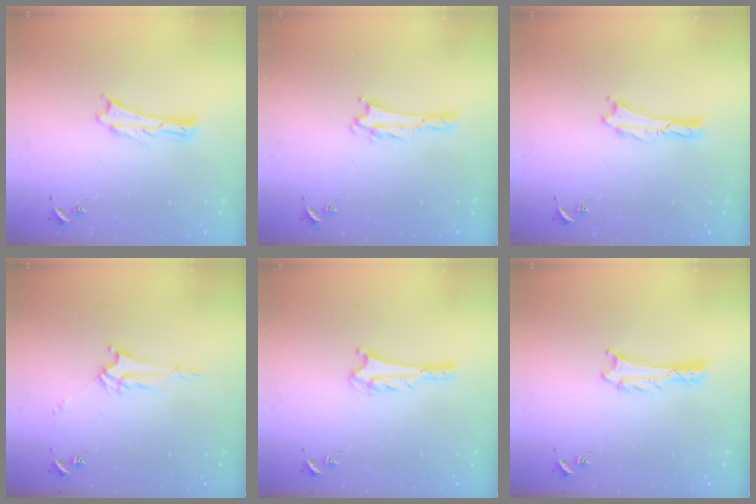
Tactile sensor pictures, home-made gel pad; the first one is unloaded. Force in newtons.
{"total": 2.1, "press": 2.1, "slide": 0.3}
{"total": 0.0}
{"total": 3.0, "press": 3.0, "slide": 0.3}
{"total": 2.8, "press": 2.8, "slide": 0.2}
{"total": 1.0, "press": 1.0, "slide": 0.1}